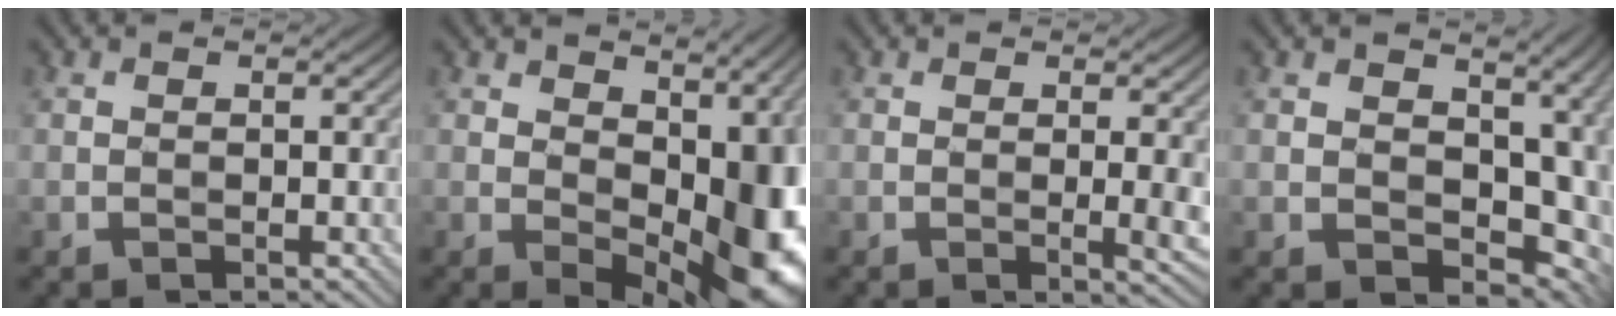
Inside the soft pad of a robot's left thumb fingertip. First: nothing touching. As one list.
[{"total": 14.7, "force": [1.7, 8.3, 12.1], "torque": [-0.139, -0.009, 0.050]}, {"total": 2.8, "force": [0.2, 0.4, 2.8], "torque": [-0.047, -0.004, 0.003]}, {"total": 11.6, "force": [0.4, 7.6, 8.7], "torque": [-0.127, -0.026, 0.020]}]